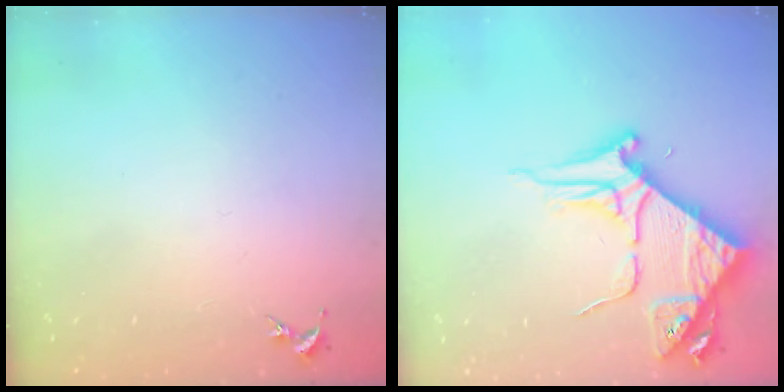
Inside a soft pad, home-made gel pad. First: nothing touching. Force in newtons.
{"total": 9.4, "press": 9.3, "slide": 1.1}